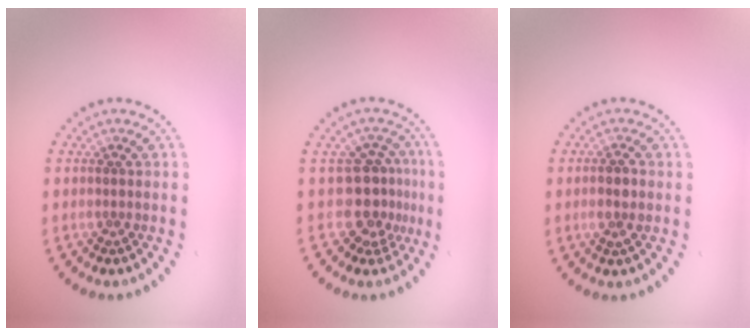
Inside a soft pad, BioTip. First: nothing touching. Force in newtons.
{"total": 3.4, "press": 2.5, "slide": 2.3}
{"total": 1.4, "press": 1.4, "slide": 0.4}